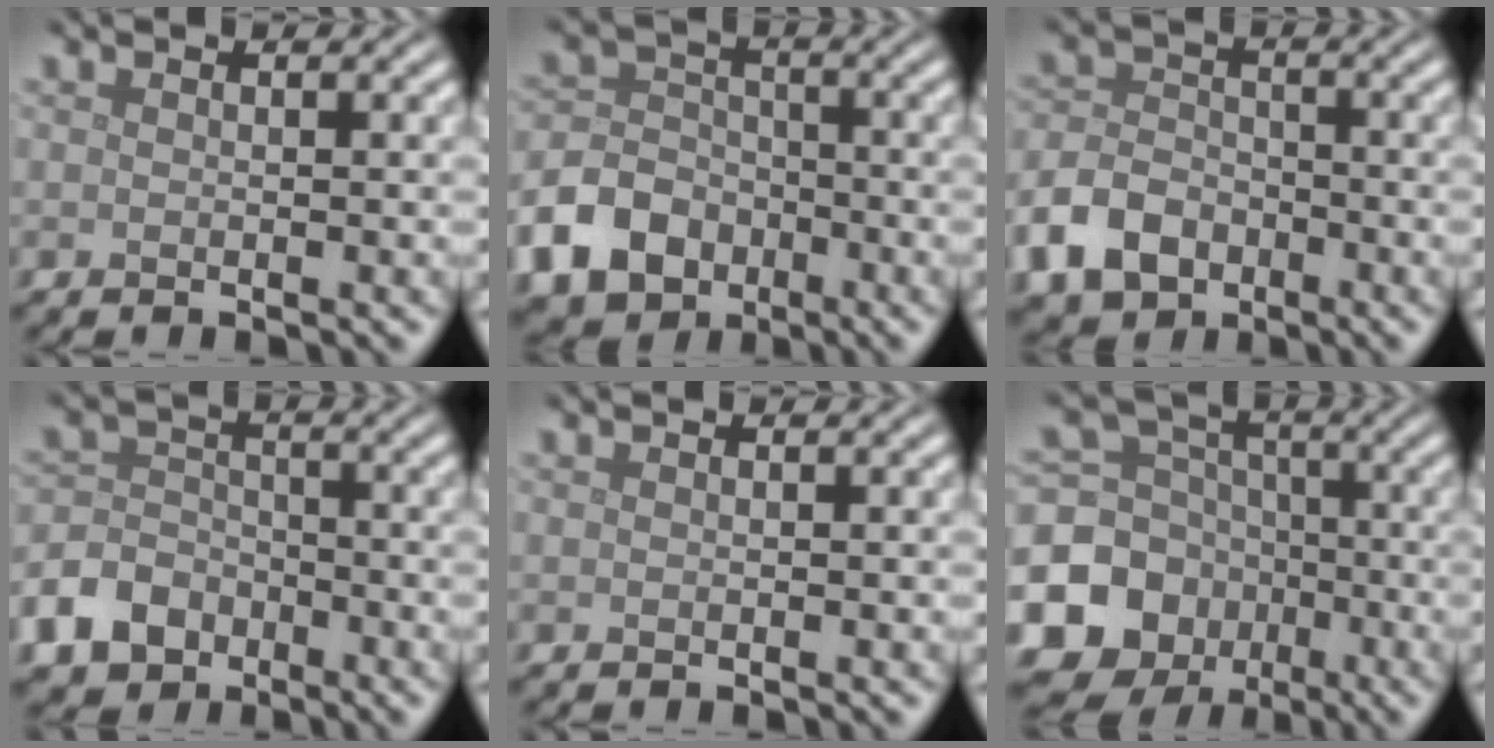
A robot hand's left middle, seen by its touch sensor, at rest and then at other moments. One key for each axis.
{"total": 8.1, "fx": -4.3, "fy": 6.1, "fz": 3.1, "tx": -0.062, "ty": -0.011, "tz": -0.096}
{"total": 5.6, "fx": -3.0, "fy": 4.0, "fz": 2.6, "tx": -0.060, "ty": 0.001, "tz": -0.067}
{"total": 5.8, "fx": -3.4, "fy": 4.2, "fz": 2.1, "tx": -0.040, "ty": 0.001, "tz": -0.076}
{"total": 0.0}
{"total": 12.6, "fx": -4.9, "fy": 11.0, "fz": 3.8, "tx": -0.099, "ty": -0.035, "tz": -0.105}